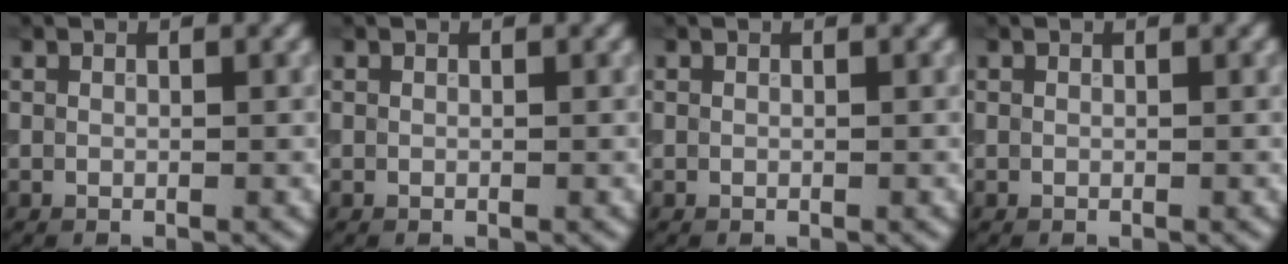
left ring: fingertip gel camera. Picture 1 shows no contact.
{"total": 0.0}
{"total": 0.0}
{"total": 0.0}